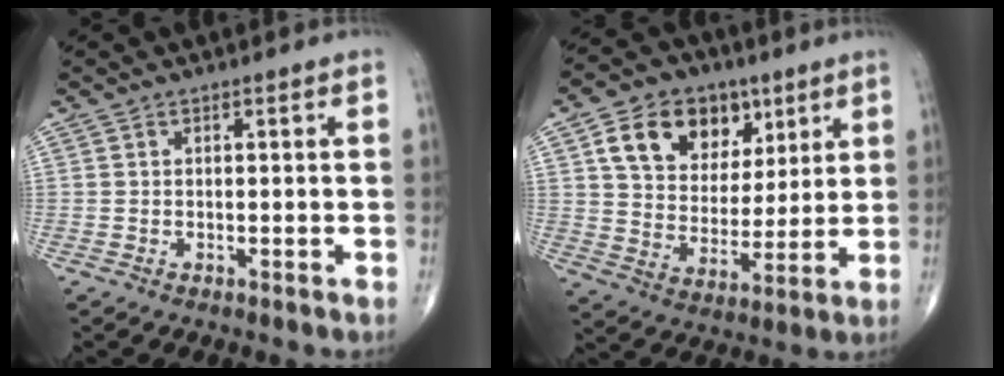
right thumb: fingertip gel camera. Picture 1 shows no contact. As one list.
[{"total": 16.2, "force": [7.3, 11.7, 8.5], "torque": [-0.106, -0.017, 0.130]}]